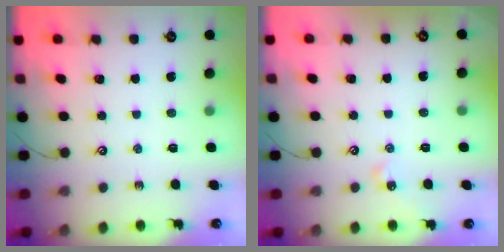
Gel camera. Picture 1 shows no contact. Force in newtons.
{"total": 5.2, "press": 5.1, "slide": 0.7}